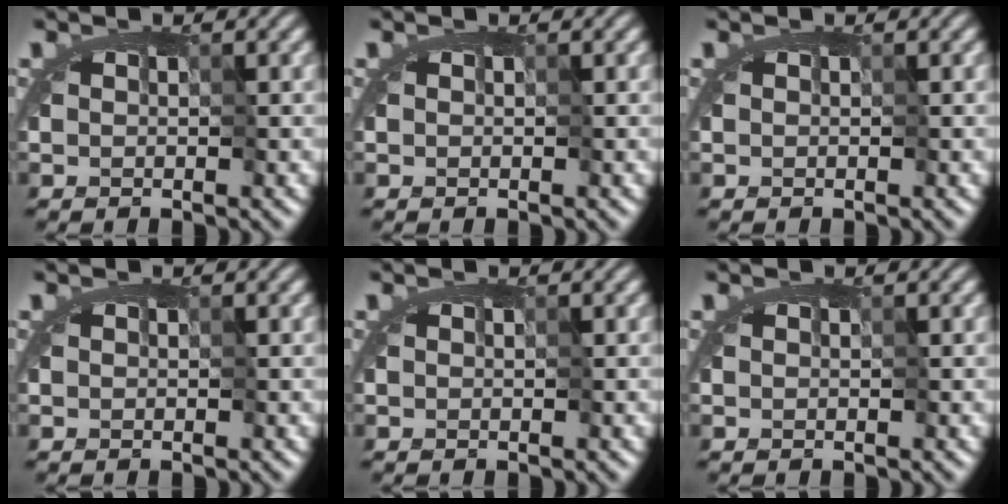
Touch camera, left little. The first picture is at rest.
{"total": 0.0}
{"total": 0.0}
{"total": 0.0}
{"total": 0.0}
{"total": 0.0}